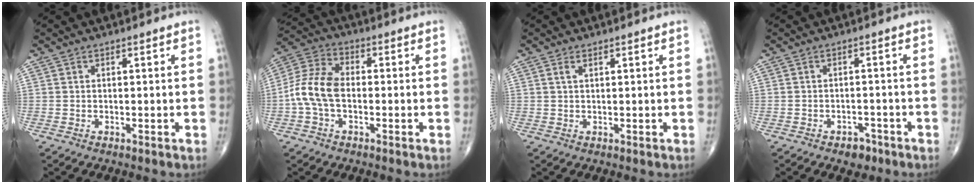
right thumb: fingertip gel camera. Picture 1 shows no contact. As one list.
[{"total": 9.4, "force": [-1.5, 5.8, 7.3], "torque": [-0.151, 0.030, -0.039]}, {"total": 1.3, "force": [0.7, 0.5, 0.9], "torque": [-0.023, 0.005, 0.014]}, {"total": 3.3, "force": [-2.1, 2.1, 1.4], "torque": [-0.009, 0.015, -0.025]}]